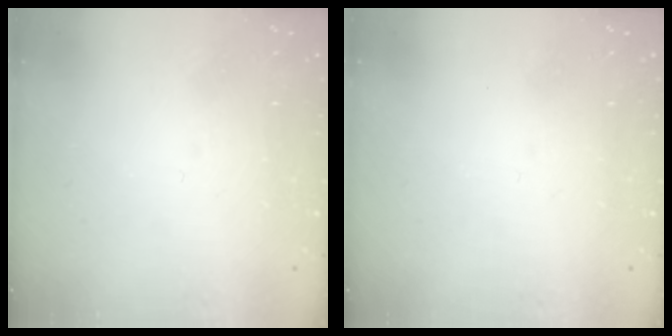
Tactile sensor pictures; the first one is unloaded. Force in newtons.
{"total": 0.0}